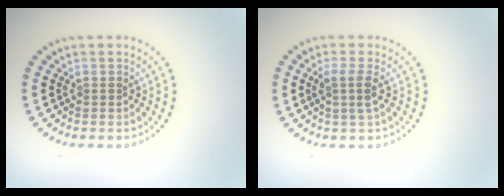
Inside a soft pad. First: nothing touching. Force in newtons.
{"total": 2.0, "press": 1.6, "slide": 1.2}